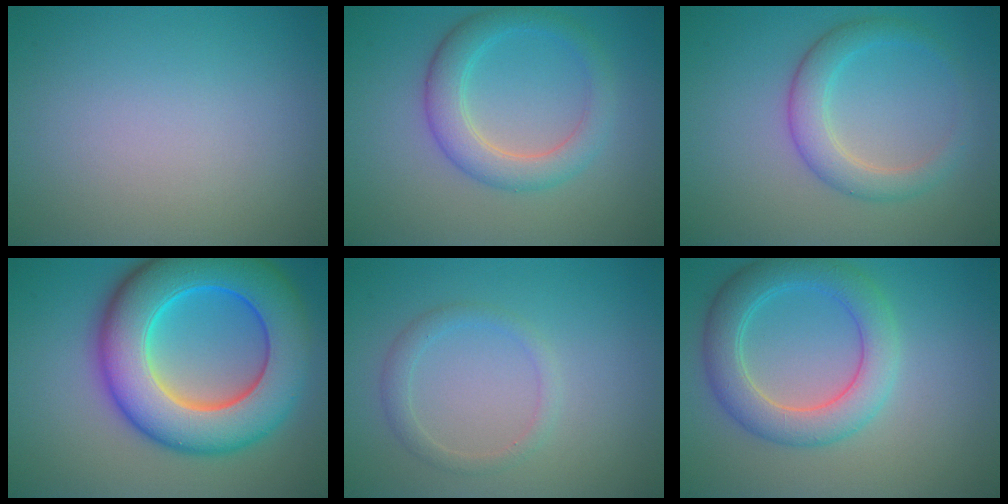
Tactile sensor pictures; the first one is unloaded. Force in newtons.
{"total": 4.1, "press": 4.1, "slide": 0.3}
{"total": 3.3, "press": 3.3, "slide": 0.1}
{"total": 12.7, "press": 12.7, "slide": 0.3}
{"total": 1.7, "press": 1.7, "slide": 0.1}
{"total": 5.3, "press": 5.3, "slide": 0.2}